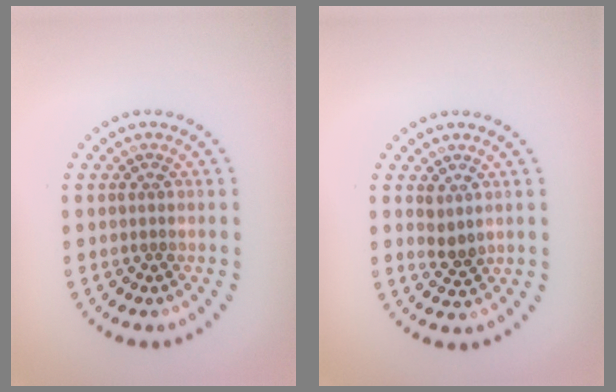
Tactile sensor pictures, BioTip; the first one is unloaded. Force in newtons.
{"total": 1.5, "press": 1.4, "slide": 0.6}